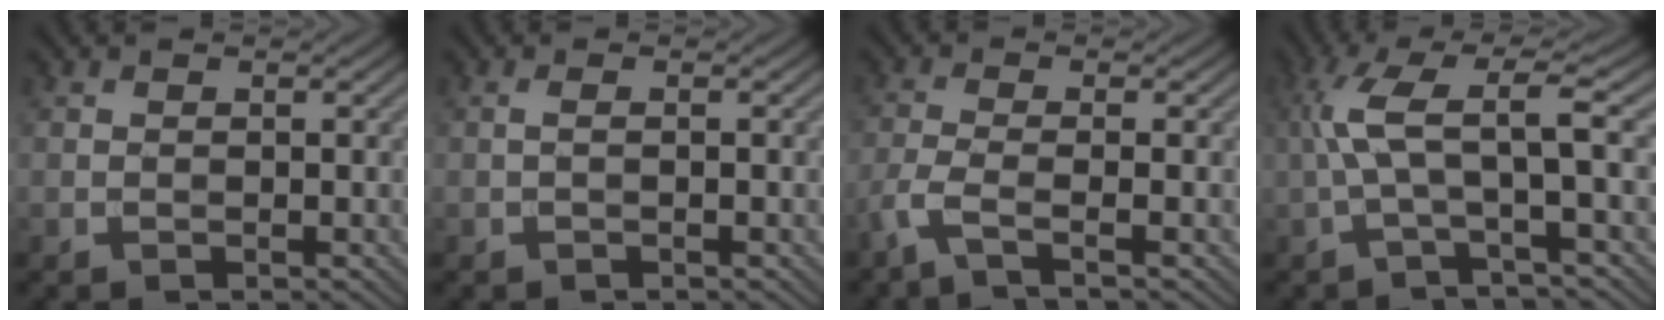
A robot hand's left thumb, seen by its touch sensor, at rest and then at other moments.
{"total": 0.9, "force": [-0.1, 0.1, 0.9], "torque": [-0.017, 0.003, -0.004]}
{"total": 3.5, "force": [-2.1, 0.5, 2.8], "torque": [-0.060, -0.002, -0.063]}
{"total": 6.7, "force": [-0.2, 0.7, 6.7], "torque": [-0.141, 0.022, -0.013]}